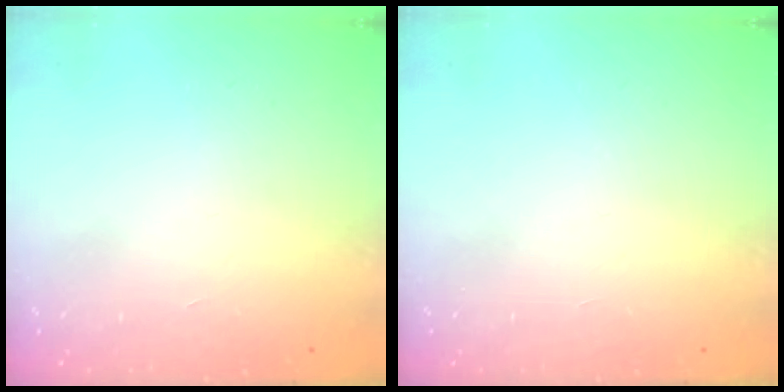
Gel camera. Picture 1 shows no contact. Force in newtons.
{"total": 0.0}